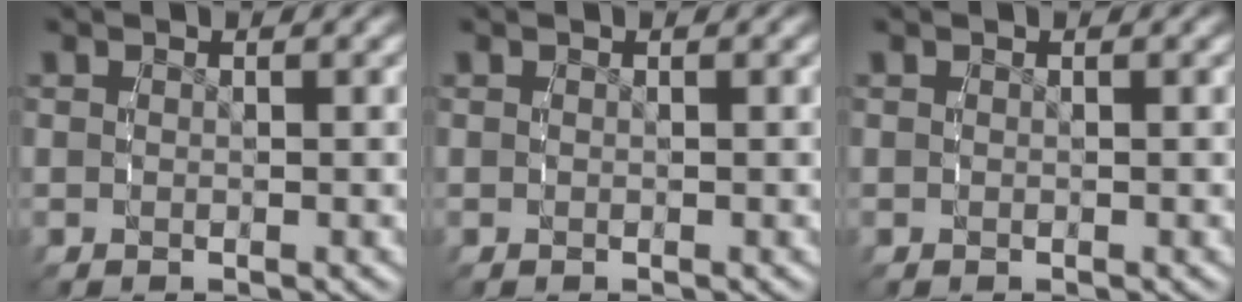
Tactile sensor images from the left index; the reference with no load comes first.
{"total": 0.0}
{"total": 0.0}